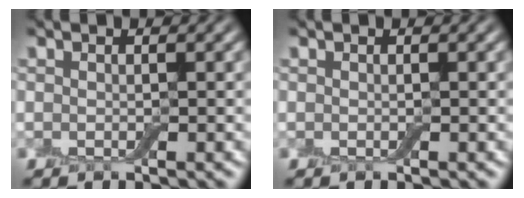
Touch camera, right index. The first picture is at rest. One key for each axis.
{"total": 0.0}